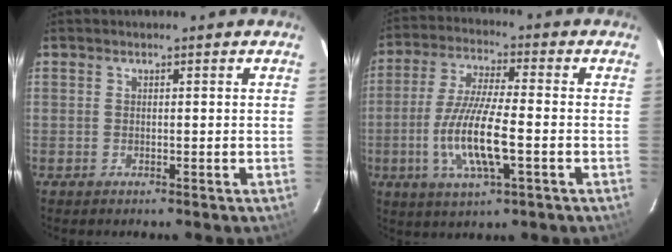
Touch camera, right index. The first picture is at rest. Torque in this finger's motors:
{"motor_torque": [1.27, -0.86, 0.70, 0.21]}